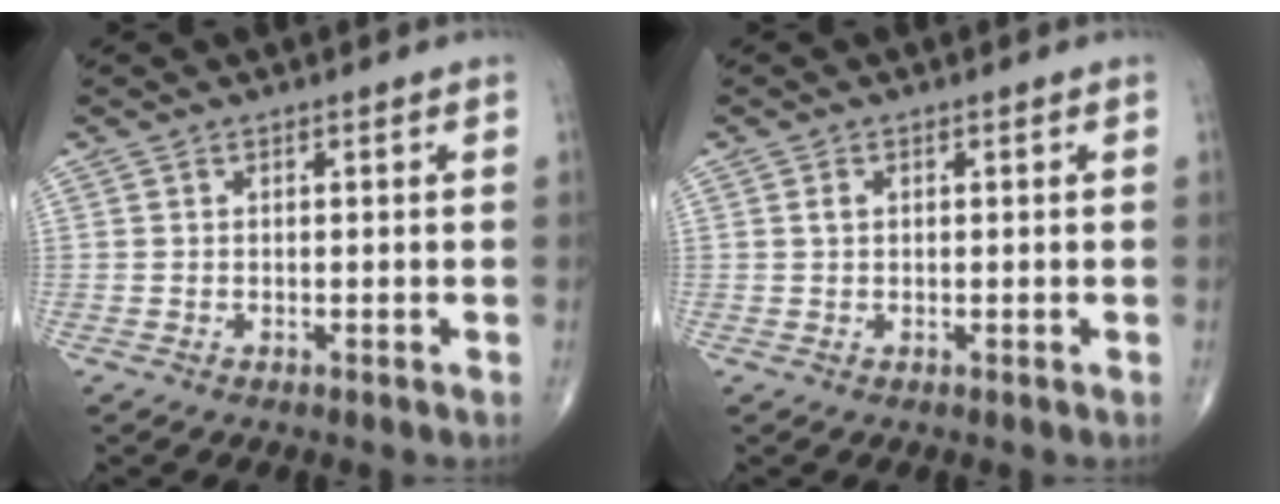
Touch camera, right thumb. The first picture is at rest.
{"total": 1.1, "force": [0.3, 0.7, 0.7], "torque": [-0.015, 0.004, 0.006]}